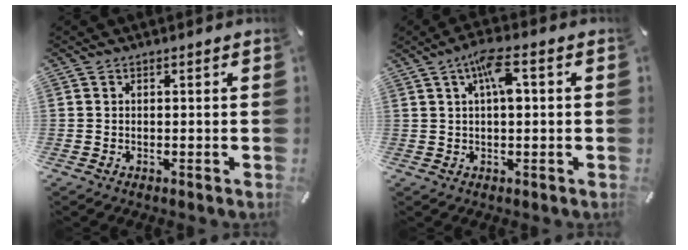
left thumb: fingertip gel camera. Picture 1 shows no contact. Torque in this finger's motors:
{"motor_torque": [1.42, 1.39, 1.37, -0.87, 0.11]}